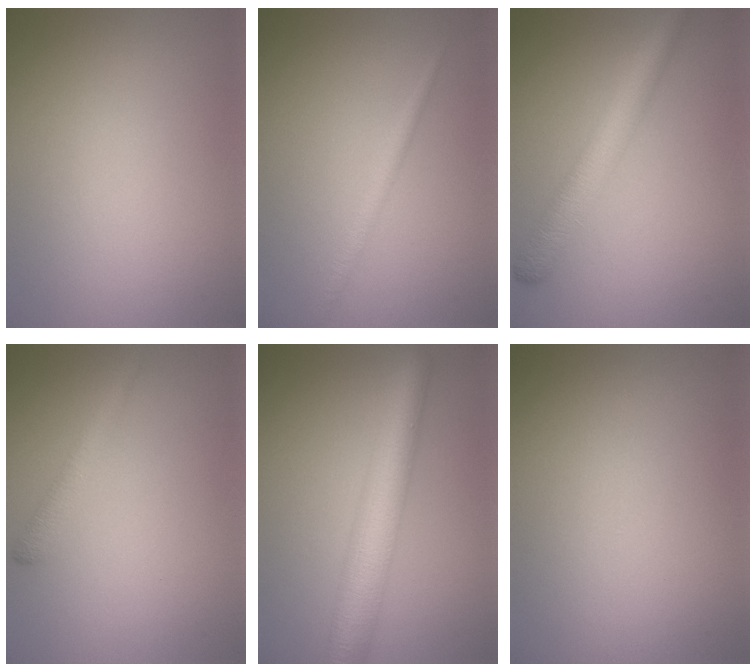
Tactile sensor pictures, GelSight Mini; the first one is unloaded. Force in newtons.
{"total": 1.5, "press": 1.5, "slide": 0.1}
{"total": 4.5, "press": 4.5, "slide": 0.2}
{"total": 2.0, "press": 2.0, "slide": 0.1}
{"total": 6.7, "press": 6.7, "slide": 0.1}
{"total": 0.0}